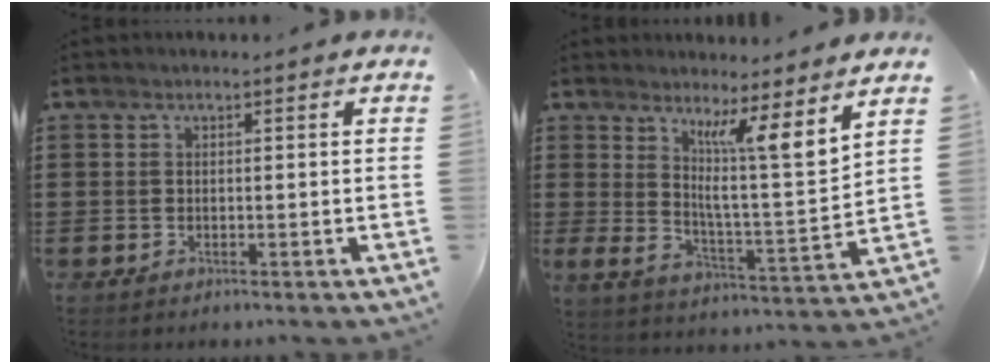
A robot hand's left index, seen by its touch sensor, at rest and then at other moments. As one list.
[{"total": 9.5, "force": [6.9, 0.7, 6.6], "torque": [-0.122, -0.049, 0.115]}]